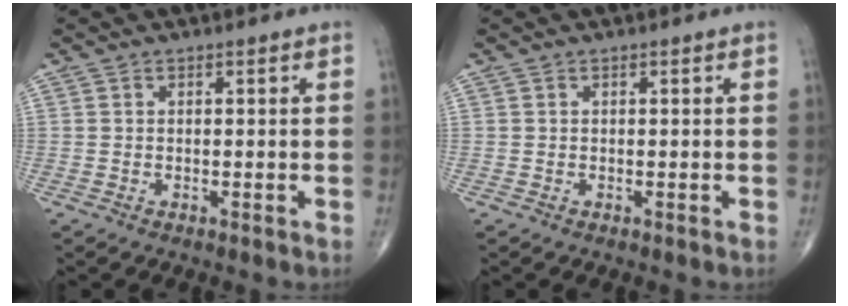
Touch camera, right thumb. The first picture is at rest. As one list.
[{"total": 0.0}]